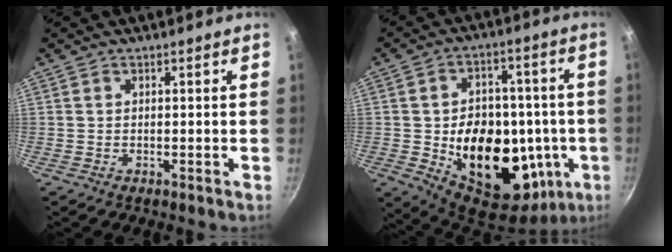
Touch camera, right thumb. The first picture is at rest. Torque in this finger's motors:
{"motor_torque": [-0.35, 1.60, 0.77, 0.17, 0.21]}